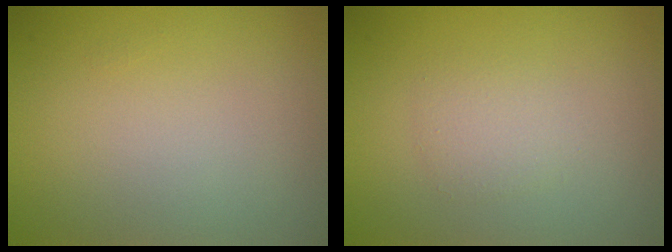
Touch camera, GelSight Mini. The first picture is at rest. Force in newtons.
{"total": 1.5, "press": 1.5, "slide": 0.1}